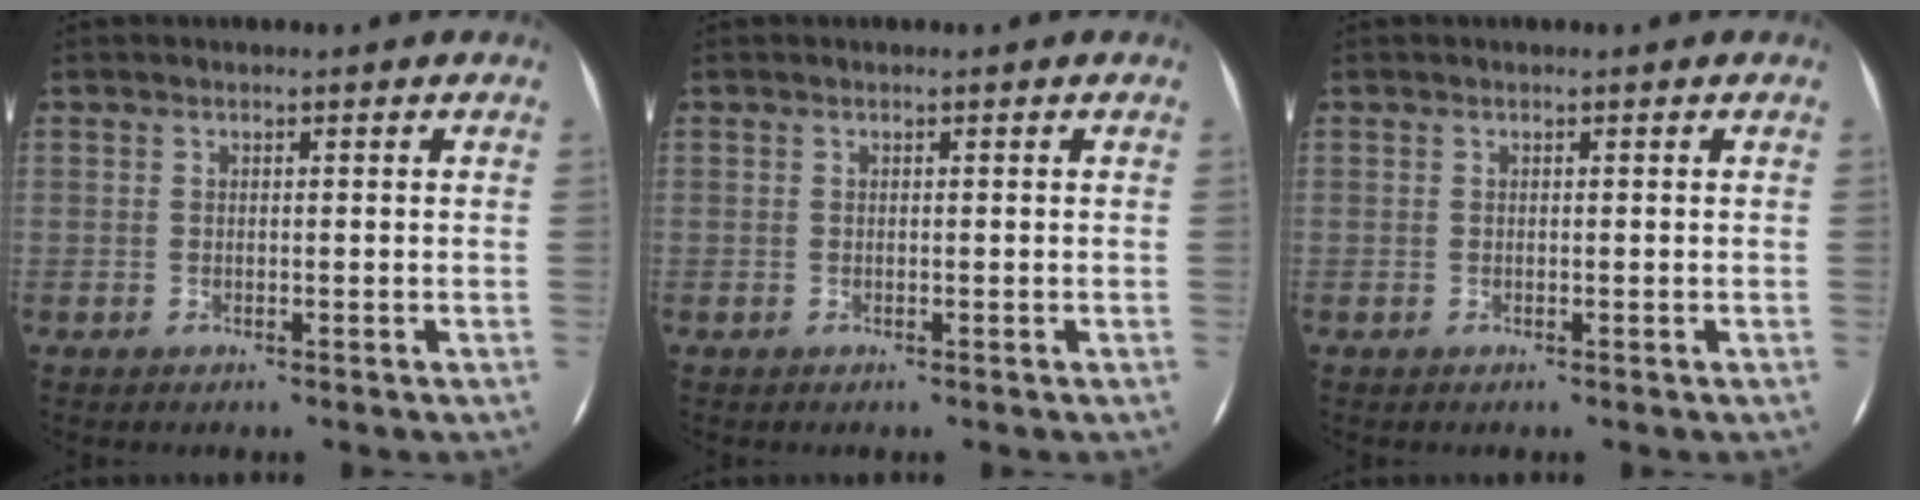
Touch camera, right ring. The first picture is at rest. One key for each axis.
{"total": 0.0}
{"total": 0.0}